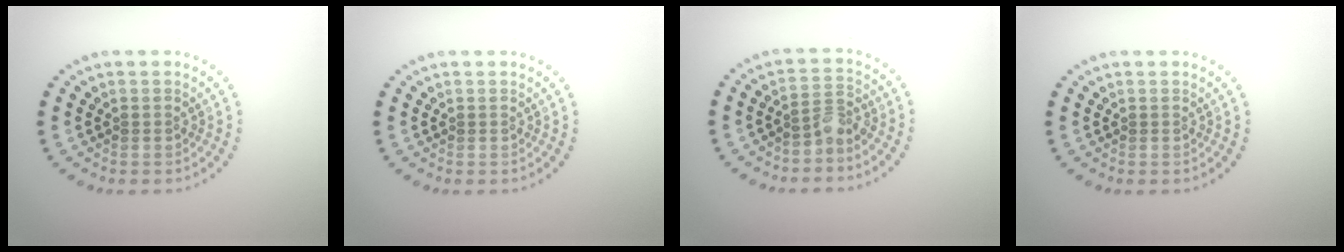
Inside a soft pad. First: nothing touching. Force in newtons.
{"total": 0.0}
{"total": 2.1, "press": 1.5, "slide": 1.4}
{"total": 0.0}